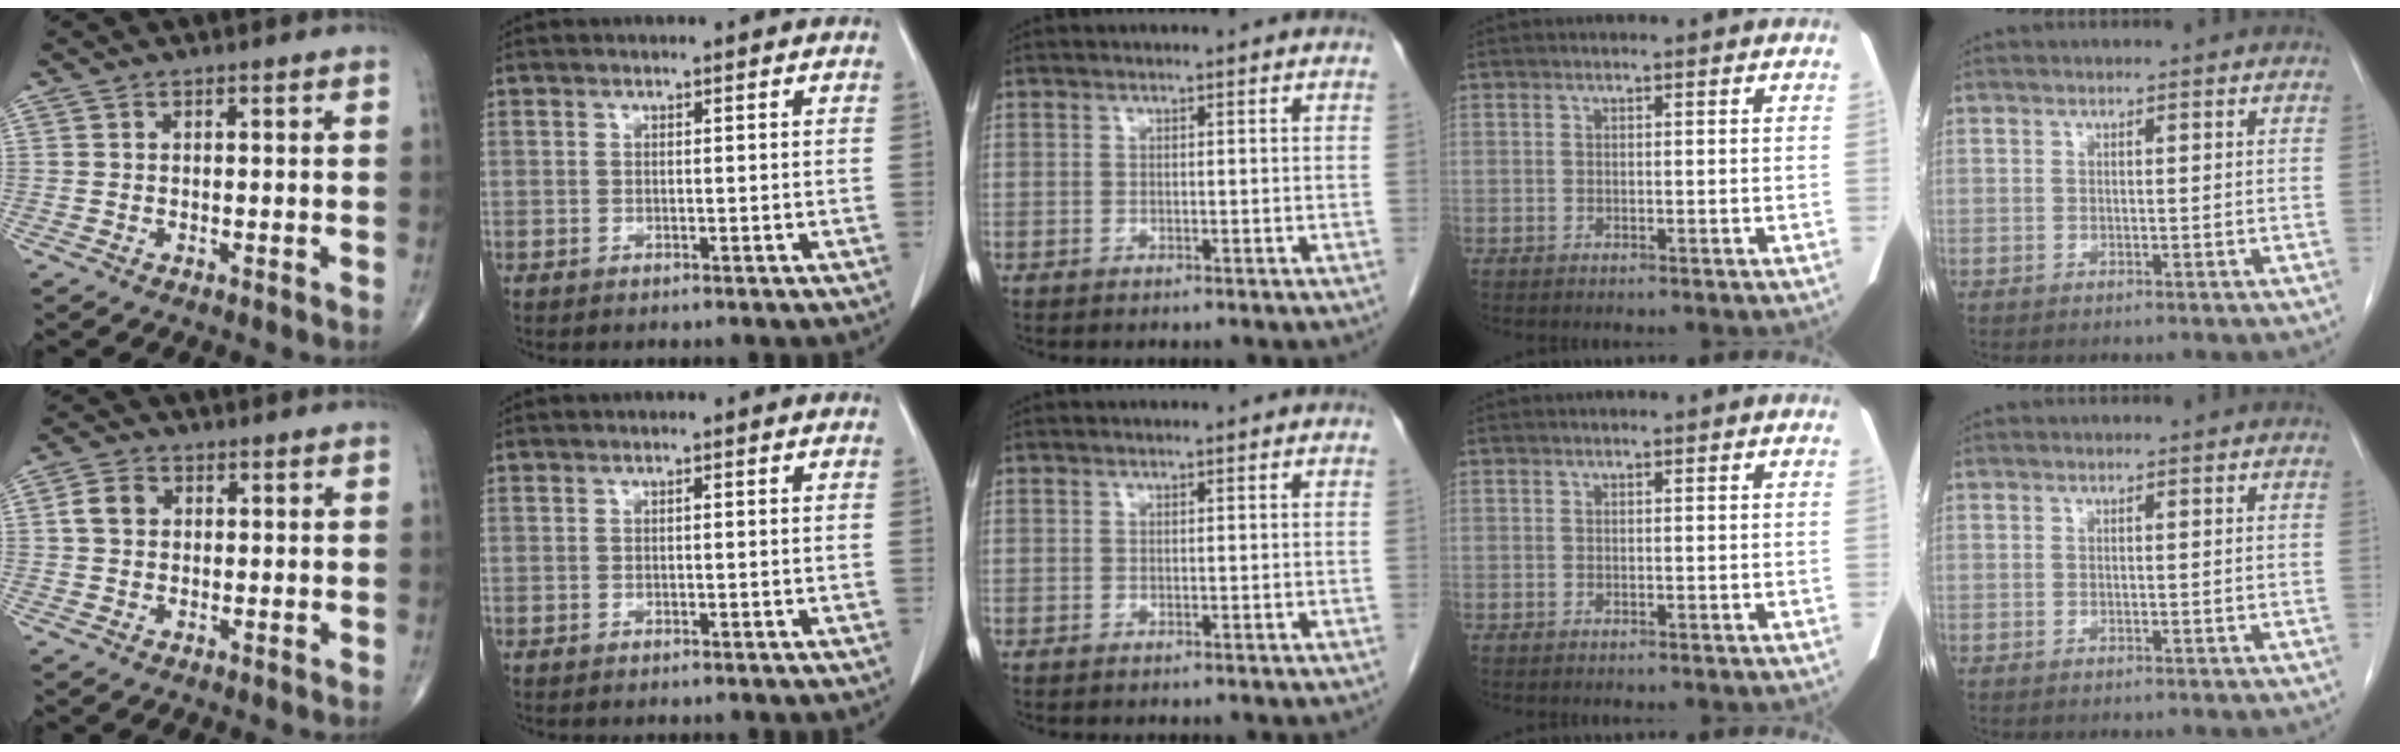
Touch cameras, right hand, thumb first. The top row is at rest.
{"thumb": {"total": 4.1, "force": [0.6, 3.3, 2.4], "torque": [-0.040, 0.008, 0.008]}}